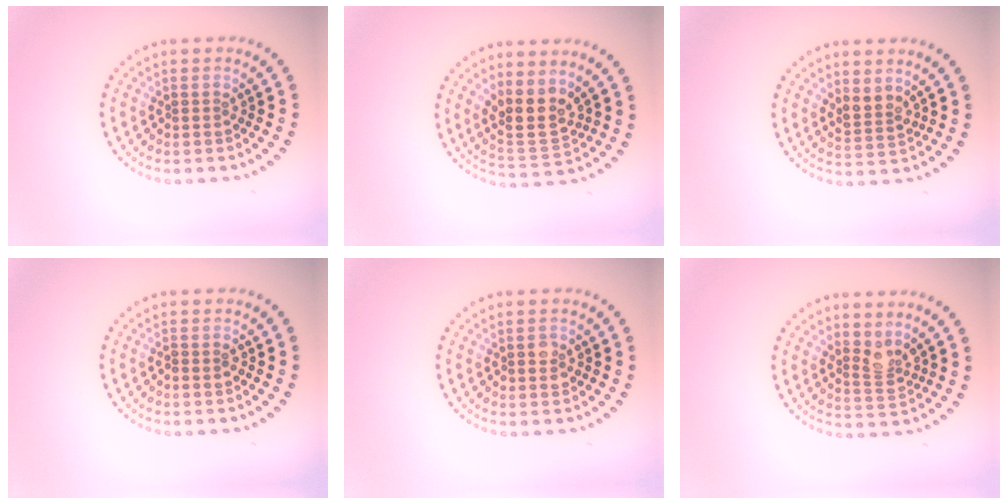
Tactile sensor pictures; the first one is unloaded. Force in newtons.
{"total": 3.7, "press": 3.3, "slide": 1.7}
{"total": 2.1, "press": 1.7, "slide": 1.2}
{"total": 0.8, "press": 0.7, "slide": 0.3}
{"total": 1.5, "press": 1.5, "slide": 0.2}
{"total": 2.1, "press": 1.6, "slide": 1.3}